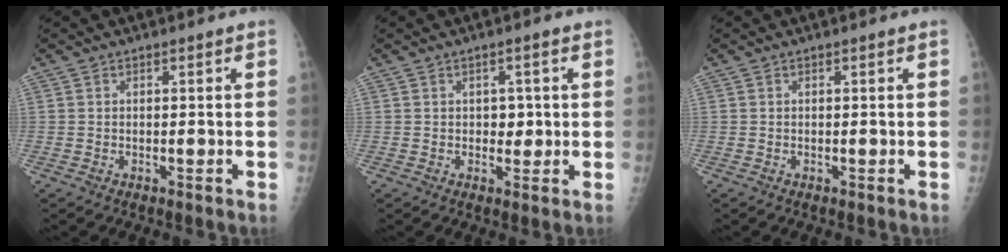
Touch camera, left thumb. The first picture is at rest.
{"total": 3.0, "force": [0.5, 2.2, 2.1], "torque": [-0.007, 0.001, 0.003]}
{"total": 0.0}